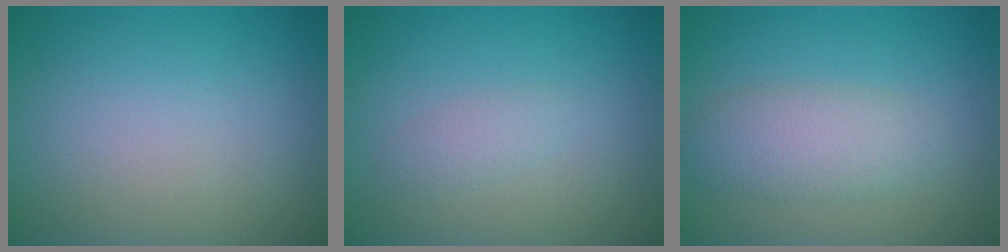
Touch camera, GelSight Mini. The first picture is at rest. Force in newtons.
{"total": 1.2, "press": 1.2, "slide": 0.0}
{"total": 3.6, "press": 3.6, "slide": 0.1}